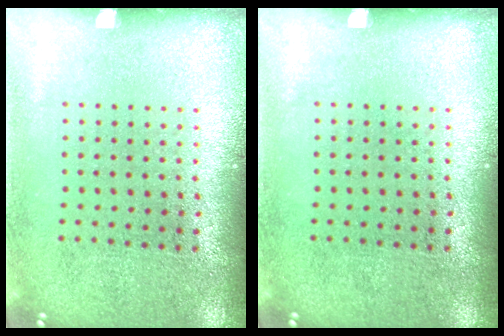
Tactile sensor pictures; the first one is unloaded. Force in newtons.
{"total": 0.0}